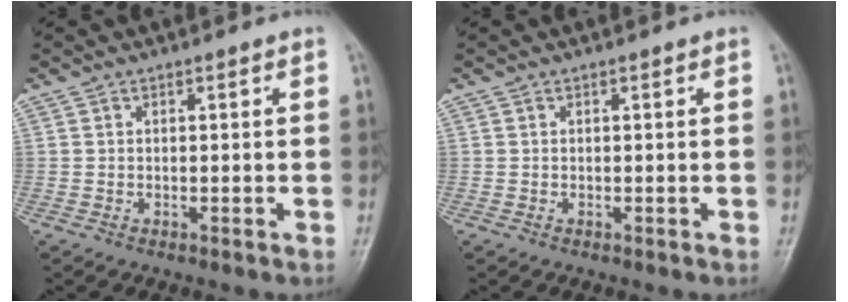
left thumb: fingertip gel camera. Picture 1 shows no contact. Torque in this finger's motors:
{"motor_torque": [0.04, -0.03, -0.13, -0.15, 0.00]}